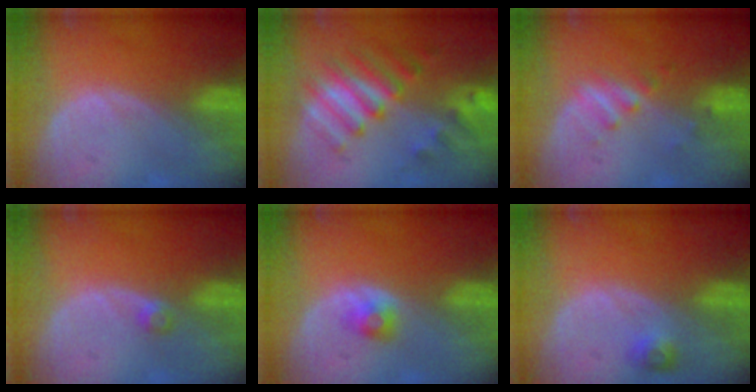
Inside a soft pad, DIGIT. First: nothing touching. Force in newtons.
{"total": 8.5, "press": 7.9, "slide": 3.0}
{"total": 2.7, "press": 2.7, "slide": 0.5}
{"total": 1.6, "press": 1.4, "slide": 0.9}
{"total": 2.2, "press": 2.1, "slide": 0.3}
{"total": 2.3, "press": 2.2, "slide": 0.7}